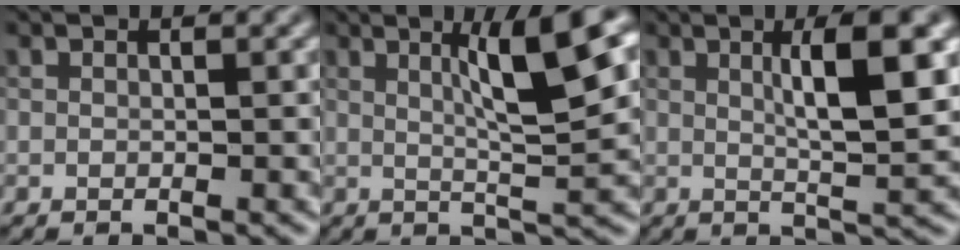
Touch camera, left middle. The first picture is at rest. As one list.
[{"total": 7.2, "force": [2.2, 1.1, 6.8], "torque": [-0.093, 0.010, 0.034]}, {"total": 6.2, "force": [1.6, 1.2, 5.8], "torque": [-0.082, 0.006, 0.025]}]